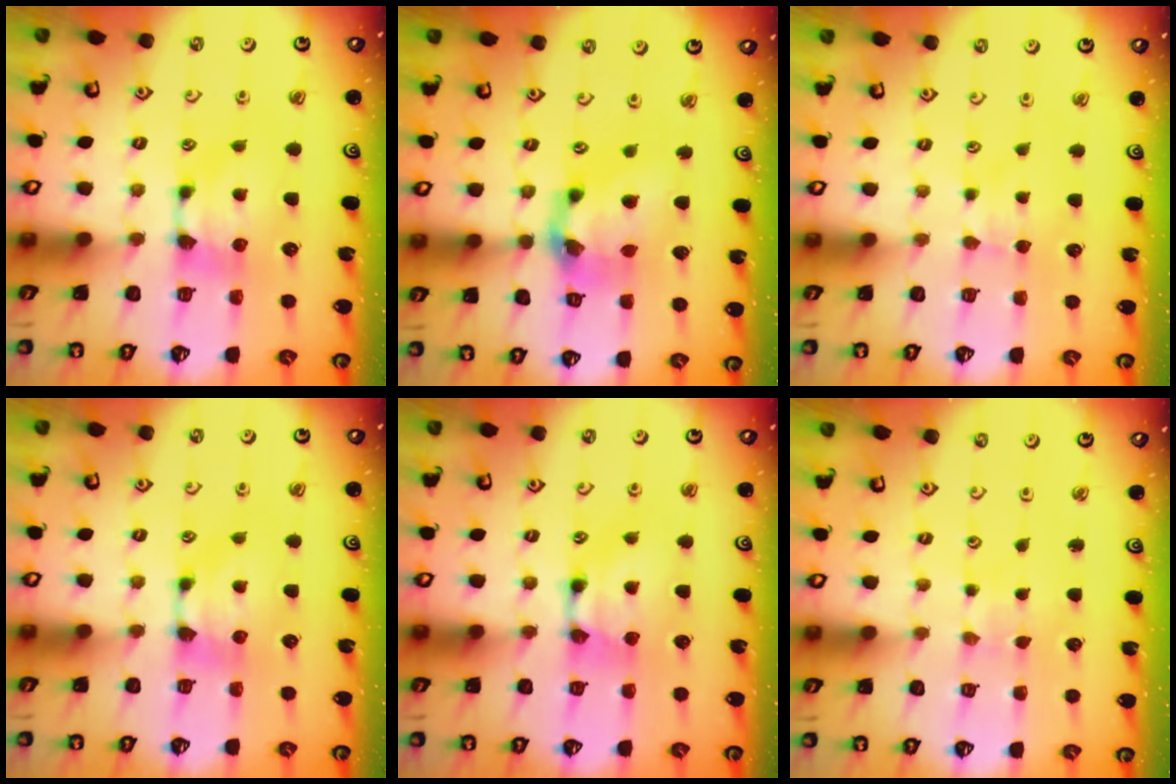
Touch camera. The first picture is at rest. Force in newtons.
{"total": 7.4, "press": 7.1, "slide": 2.3}
{"total": 2.4, "press": 2.3, "slide": 0.4}
{"total": 0.0}
{"total": 2.0, "press": 2.0, "slide": 0.1}
{"total": 4.1, "press": 4.1, "slide": 0.1}